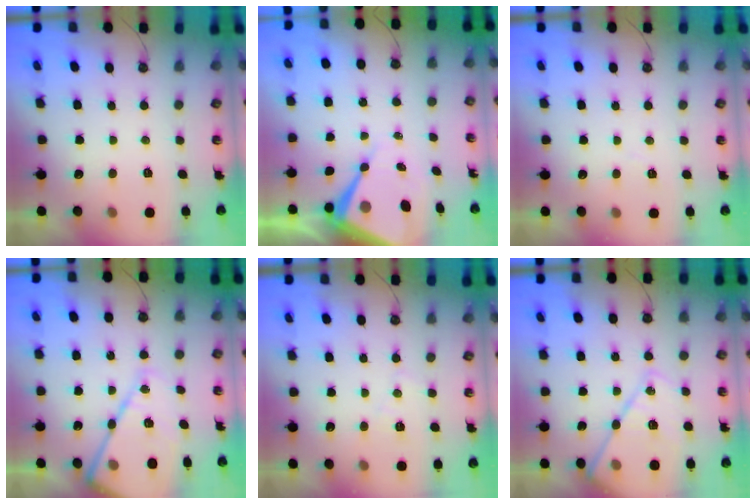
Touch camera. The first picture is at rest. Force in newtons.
{"total": 11.8, "press": 11.7, "slide": 1.2}
{"total": 5.0, "press": 4.9, "slide": 0.8}
{"total": 19.0, "press": 18.9, "slide": 1.7}
{"total": 7.0, "press": 7.0, "slide": 0.8}
{"total": 16.0, "press": 16.0, "slide": 1.2}